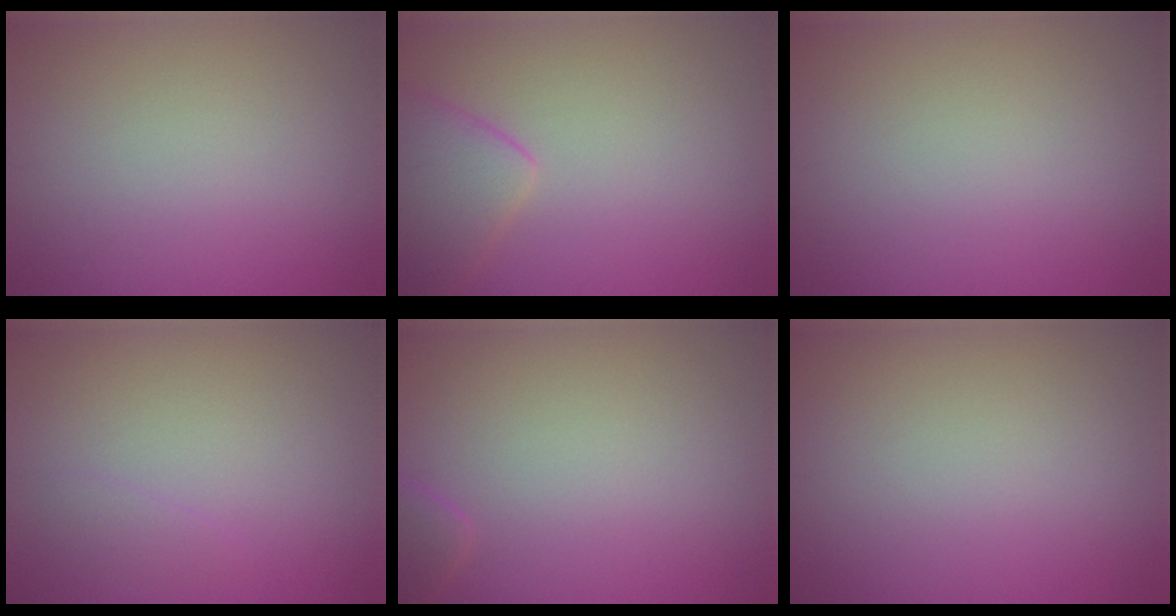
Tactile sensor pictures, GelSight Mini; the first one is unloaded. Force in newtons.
{"total": 3.7, "press": 3.7, "slide": 0.3}
{"total": 0.0}
{"total": 0.8, "press": 0.8, "slide": 0.0}
{"total": 1.3, "press": 1.3, "slide": 0.1}
{"total": 0.0}